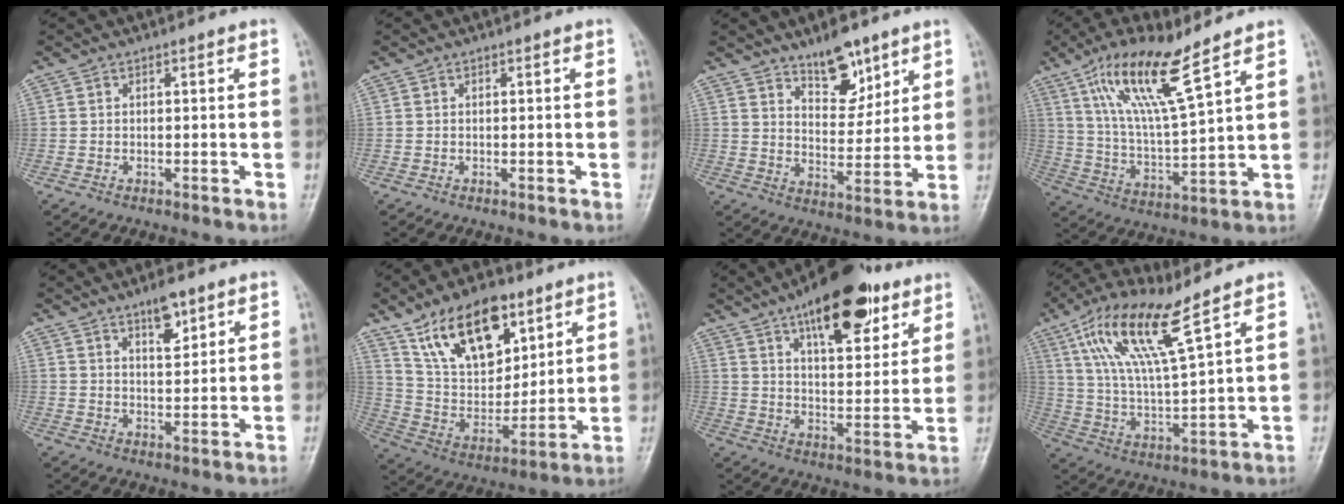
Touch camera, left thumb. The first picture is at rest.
{"total": 0.0}
{"total": 9.6, "force": [6.6, 4.5, 5.3], "torque": [-0.048, -0.049, 0.110]}
{"total": 15.1, "force": [9.2, 2.7, 11.7], "torque": [-0.221, -0.042, 0.185]}
{"total": 5.3, "force": [3.4, 1.9, 3.6], "torque": [-0.044, -0.024, 0.056]}
{"total": 19.3, "force": [11.4, 10.3, 11.8], "torque": [-0.150, -0.048, 0.213]}
{"total": 19.3, "force": [11.4, 8.0, 13.3], "torque": [-0.156, -0.043, 0.176]}
{"total": 15.0, "force": [8.6, 2.9, 12.0], "torque": [-0.238, -0.030, 0.176]}